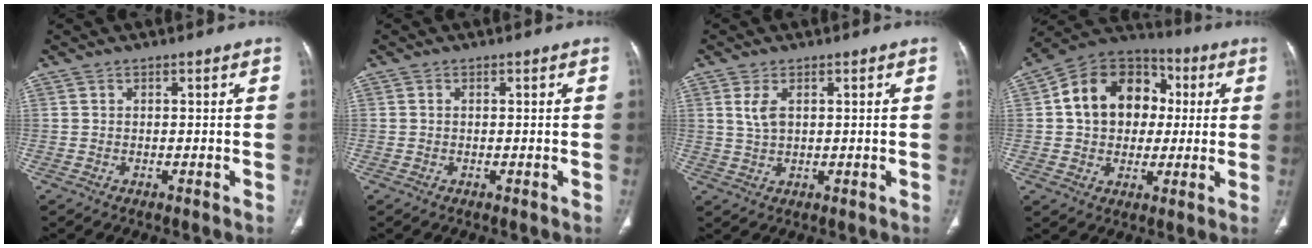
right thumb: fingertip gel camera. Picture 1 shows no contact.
{"total": 0.0}
{"total": 3.5, "force": [1.2, 1.8, 2.7], "torque": [-0.059, -0.003, 0.029]}
{"total": 17.0, "force": [2.3, 13.1, 10.5], "torque": [-0.133, 0.024, 0.028]}